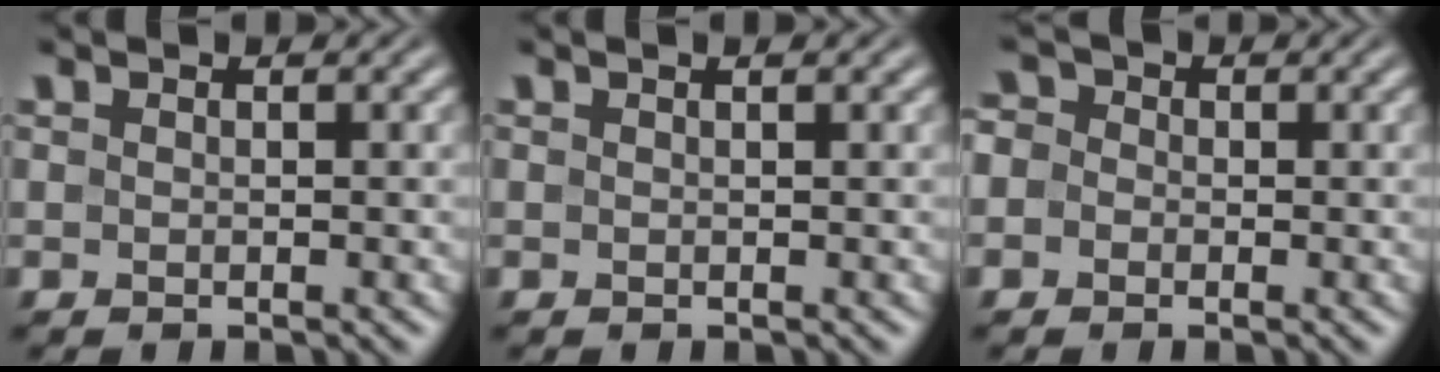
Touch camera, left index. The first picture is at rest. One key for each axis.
{"total": 1.0, "fx": 0.5, "fy": 0.2, "fz": 0.8, "tx": -0.009, "ty": 0.005, "tz": 0.003}
{"total": 2.5, "fx": 0.1, "fy": 2.2, "fz": 1.0, "tx": 0.000, "ty": 0.017, "tz": -0.025}